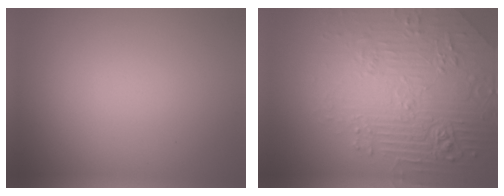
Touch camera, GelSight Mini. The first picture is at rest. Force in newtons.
{"total": 8.5, "press": 6.3, "slide": 5.7}